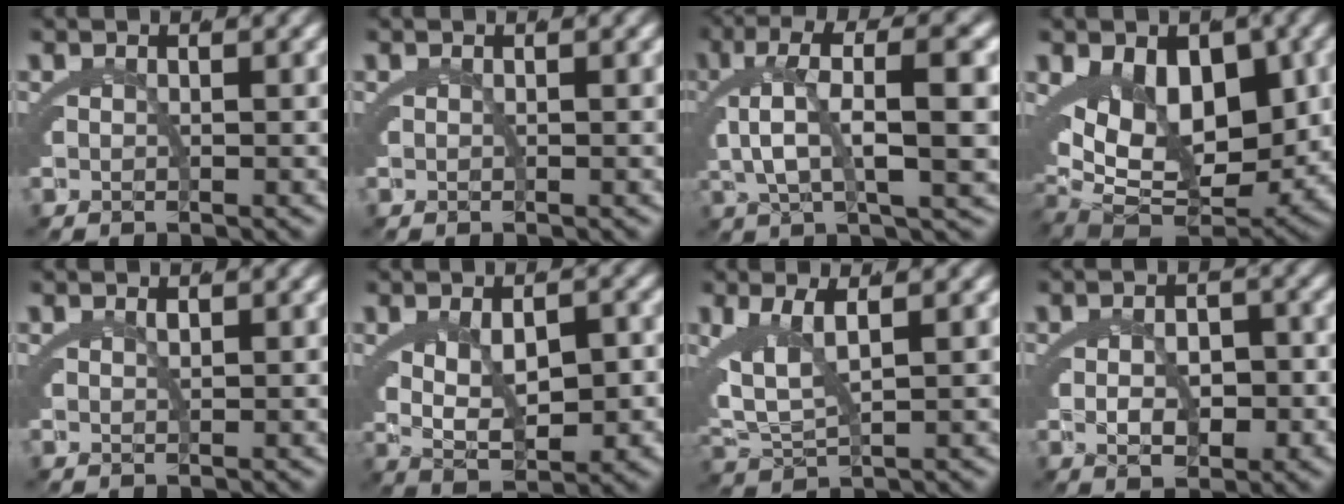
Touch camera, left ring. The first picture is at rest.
{"total": 0.0}
{"total": 6.5, "force": [1.0, 1.5, 6.2], "torque": [-0.113, 0.015, 0.013]}
{"total": 14.8, "force": [-1.6, 10.2, 10.5], "torque": [-0.196, -0.058, 0.003]}
{"total": 0.7, "force": [0.4, 0.4, 0.4], "torque": [-0.012, -0.003, 0.010]}
{"total": 6.5, "force": [0.3, 3.9, 5.3], "torque": [-0.082, -0.008, 0.012]}
{"total": 4.4, "force": [1.0, 2.3, 3.6], "torque": [-0.089, -0.011, 0.028]}
{"total": 2.9, "force": [-0.9, 1.5, 2.3], "torque": [-0.029, -0.008, -0.011]}